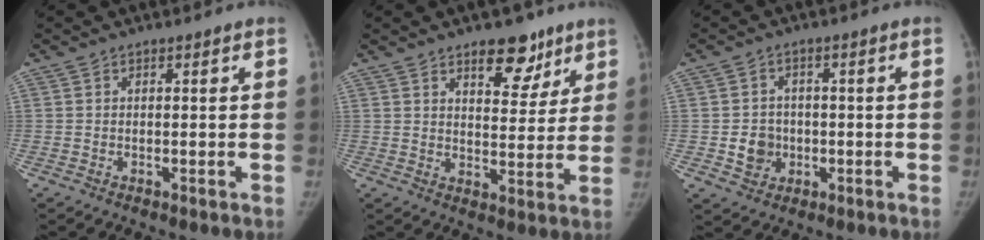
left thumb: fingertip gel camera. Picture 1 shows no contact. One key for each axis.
{"total": 8.8, "fx": 5.7, "fy": 4.5, "fz": 4.8, "tx": -0.030, "ty": -0.034, "tz": 0.084}
{"total": 4.9, "fx": -1.0, "fy": 4.5, "fz": 1.9, "tx": -0.007, "ty": 0.010, "tz": -0.012}